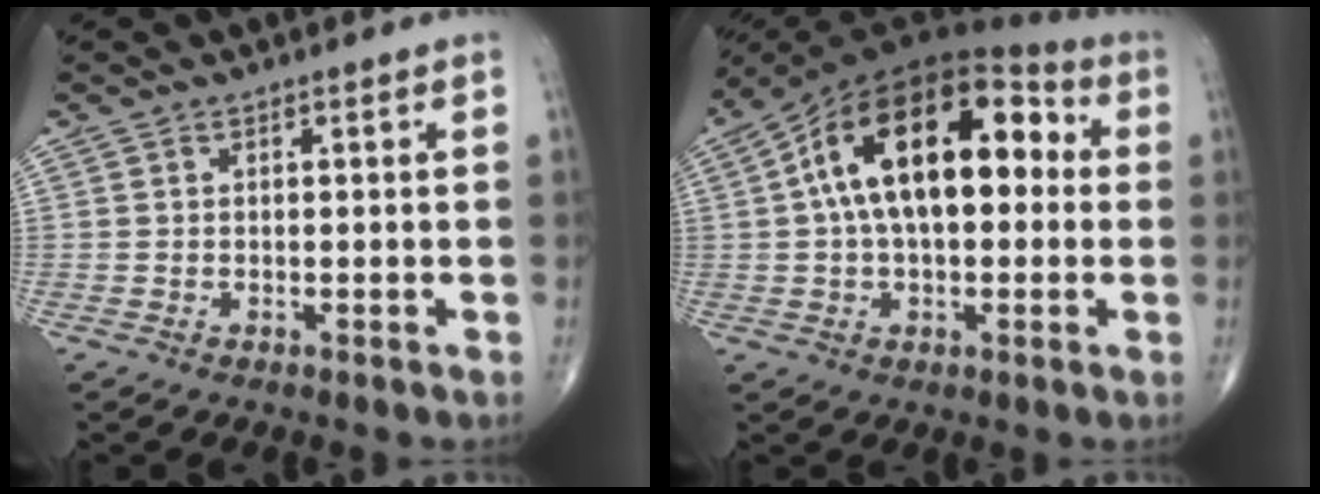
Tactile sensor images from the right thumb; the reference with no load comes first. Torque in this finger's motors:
{"motor_torque": [-0.64, 2.14, 2.07, 0.70, 0.27]}